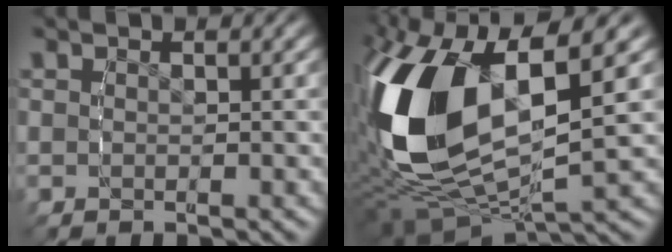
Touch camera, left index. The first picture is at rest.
{"total": 15.5, "force": [-0.8, 9.5, 12.1], "torque": [-0.285, -0.040, 0.000]}